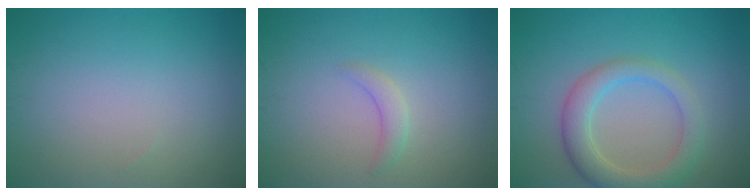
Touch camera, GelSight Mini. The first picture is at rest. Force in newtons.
{"total": 1.3, "press": 1.3, "slide": 0.2}
{"total": 4.4, "press": 4.4, "slide": 0.4}